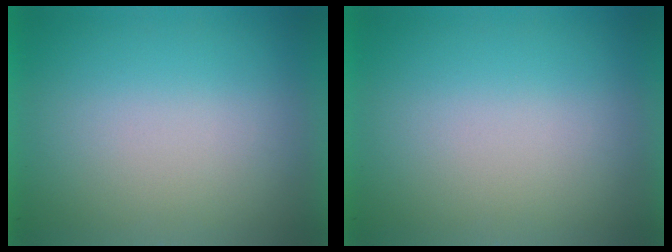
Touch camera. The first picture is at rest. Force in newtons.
{"total": 10.6}